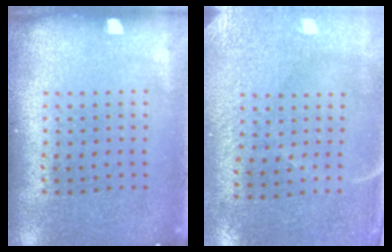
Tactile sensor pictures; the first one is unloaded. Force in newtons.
{"total": 2.9, "press": 2.5, "slide": 1.5}